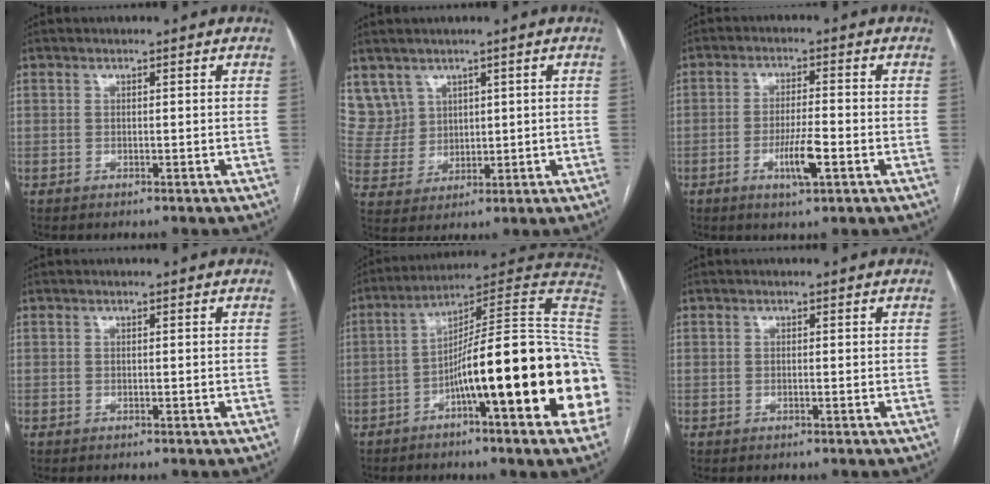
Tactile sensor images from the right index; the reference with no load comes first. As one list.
[{"total": 7.0, "force": [4.2, 5.6, 0.3], "torque": [-0.013, 0.022, 0.102]}, {"total": 5.9, "force": [-2.2, 0.7, 5.4], "torque": [-0.101, -0.007, -0.038]}, {"total": 0.0}, {"total": 24.2, "force": [-4.7, 1.3, 23.7], "torque": [-0.256, 0.027, -0.075]}, {"total": 0.0}]